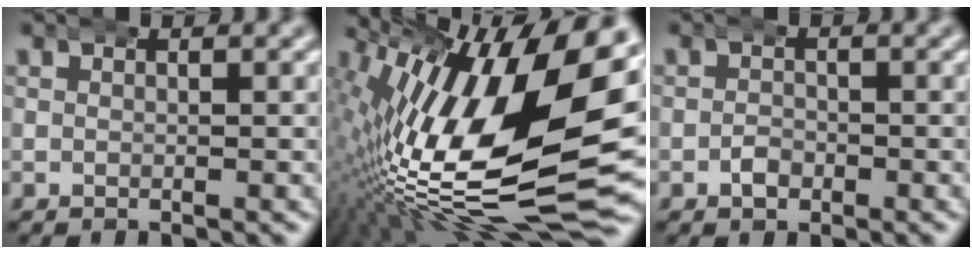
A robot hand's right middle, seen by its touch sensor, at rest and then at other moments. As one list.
[{"total": 20.1, "force": [-1.0, 9.1, 17.9], "torque": [-0.292, -0.019, 0.006]}, {"total": 0.8, "force": [-0.5, 0.6, 0.1], "torque": [-0.003, 0.001, -0.014]}]